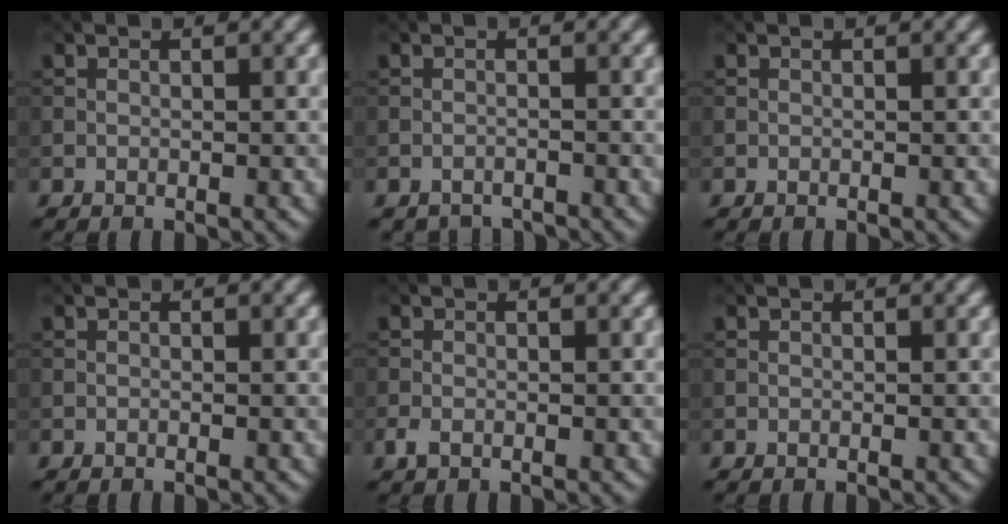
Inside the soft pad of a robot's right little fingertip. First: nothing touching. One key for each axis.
{"total": 2.4, "fx": -2.3, "fy": 0.4, "fz": 0.0, "tx": 0.002, "ty": -0.007, "tz": -0.038}
{"total": 0.0}
{"total": 0.0}
{"total": 1.2, "fx": -0.7, "fy": 0.7, "fz": 0.7, "tx": -0.019, "ty": -0.001, "tz": -0.016}
{"total": 0.0}